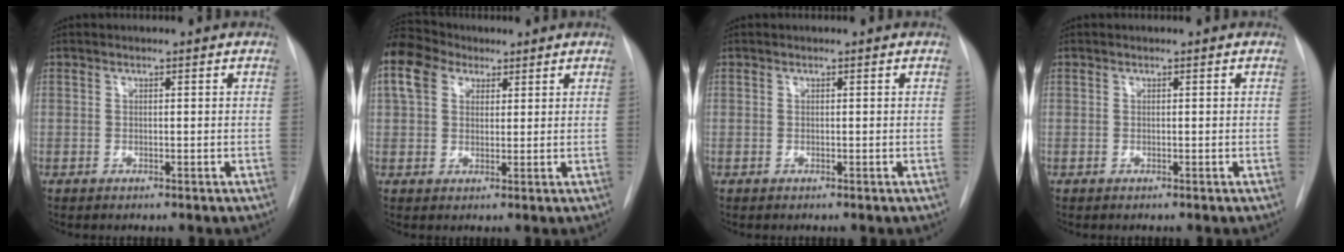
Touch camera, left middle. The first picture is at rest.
{"total": 13.6, "force": [8.0, 9.2, 6.1], "torque": [-0.170, 0.064, 0.151]}
{"total": 0.0}
{"total": 0.0}